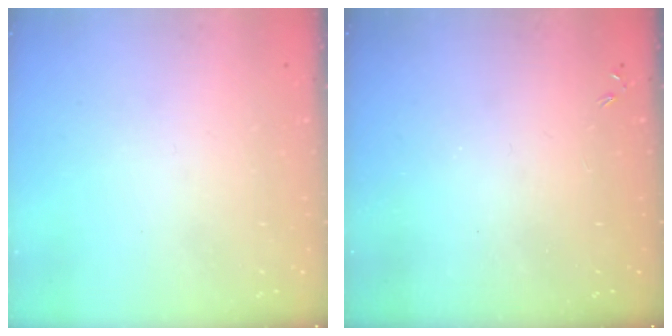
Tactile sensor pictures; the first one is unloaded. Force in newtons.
{"total": 0.0}